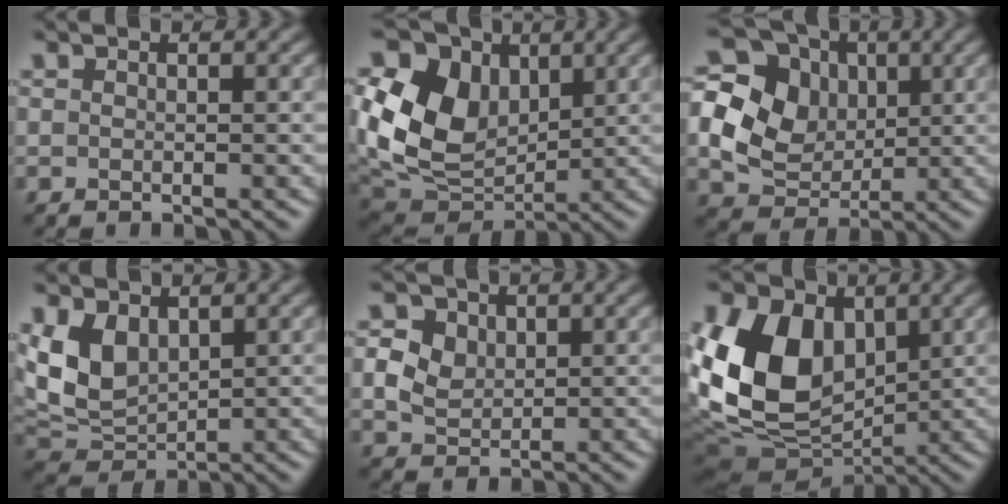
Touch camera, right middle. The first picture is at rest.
{"total": 11.3, "force": [2.5, 8.2, 7.3], "torque": [-0.168, 0.000, 0.042]}
{"total": 9.8, "force": [1.1, 8.3, 5.0], "torque": [-0.128, 0.024, 0.002]}
{"total": 5.4, "force": [1.5, 3.6, 3.7], "torque": [-0.080, -0.007, 0.034]}
{"total": 5.3, "force": [1.9, 4.1, 2.8], "torque": [-0.060, 0.024, 0.023]}
{"total": 11.8, "force": [1.8, 8.5, 8.0], "torque": [-0.175, -0.003, 0.022]}